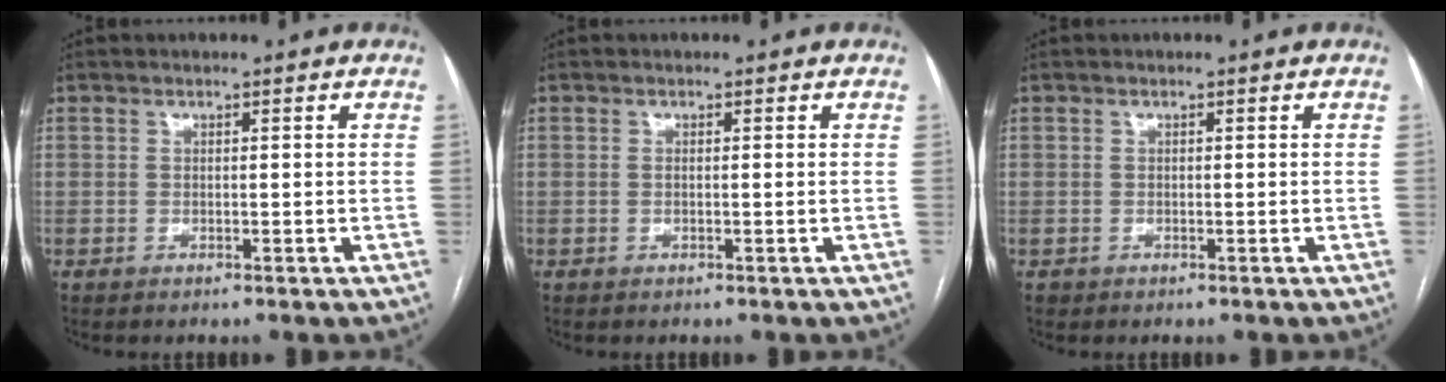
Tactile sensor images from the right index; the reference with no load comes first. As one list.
[{"total": 0.5, "force": [0.0, 0.0, 0.5], "torque": [-0.013, -0.001, 0.000]}, {"total": 0.5, "force": [-0.2, 0.5, 0.0], "torque": [0.003, 0.006, -0.005]}]